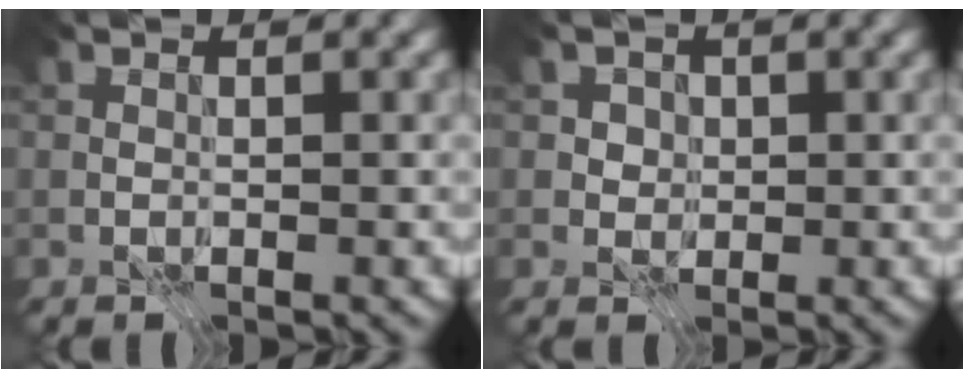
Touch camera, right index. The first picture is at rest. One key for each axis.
{"total": 2.0, "fx": 0.7, "fy": 1.7, "fz": 0.7, "tx": -0.004, "ty": 0.002, "tz": 0.015}